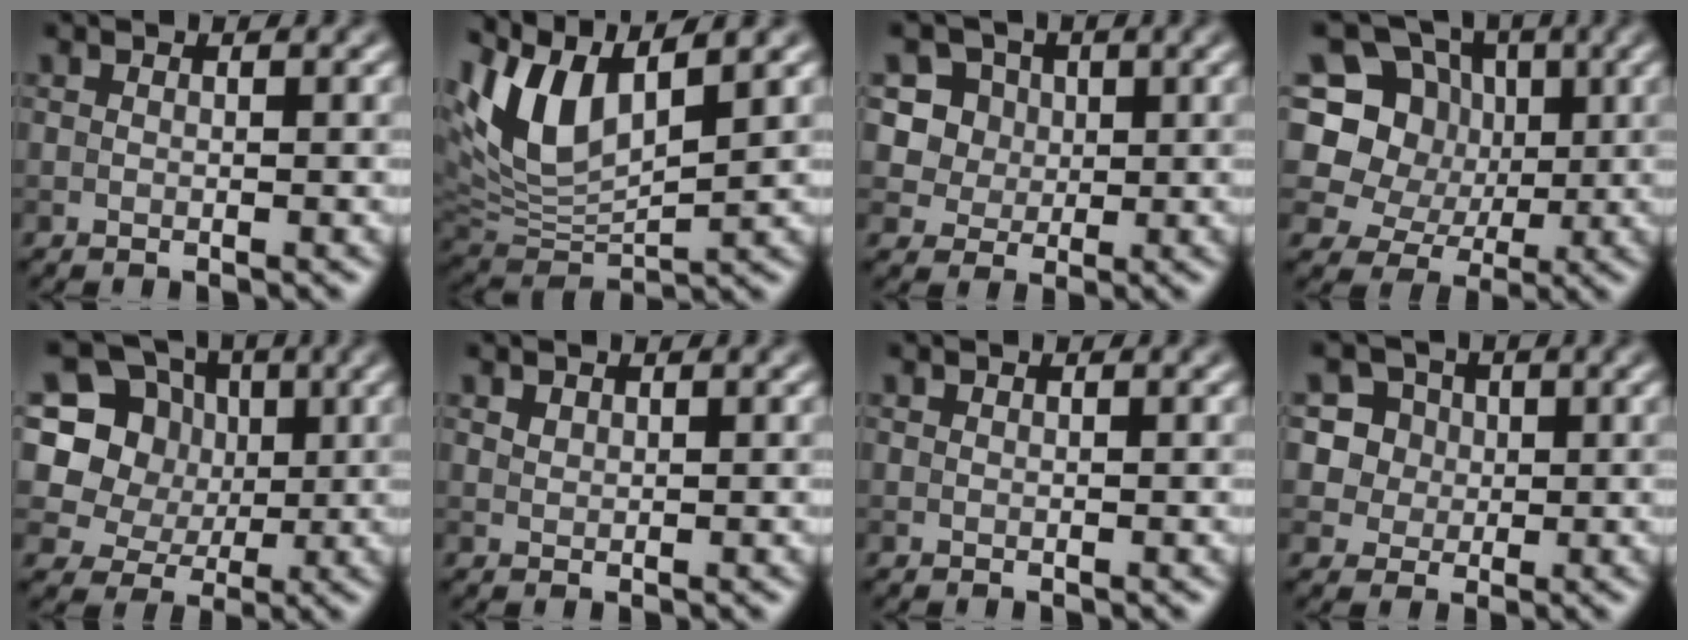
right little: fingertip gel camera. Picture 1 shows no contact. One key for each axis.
{"total": 7.5, "fx": 3.6, "fy": 3.1, "fz": 5.8, "tx": -0.129, "ty": 0.007, "tz": 0.068}
{"total": 6.5, "fx": 2.4, "fy": 5.5, "fz": 2.5, "tx": -0.035, "ty": 0.009, "tz": 0.032}
{"total": 9.4, "fx": 1.8, "fy": 8.3, "fz": 3.9, "tx": -0.084, "ty": 0.032, "tz": -0.004}
{"total": 11.0, "fx": 2.9, "fy": 9.8, "fz": 4.1, "tx": -0.109, "ty": 0.033, "tz": 0.044}
{"total": 0.6, "fx": 0.5, "fy": 0.4, "fz": 0.2, "tx": -0.005, "ty": 0.000, "tz": 0.012}
{"total": 0.0}
{"total": 7.1, "fx": 2.6, "fy": 6.2, "fz": 2.3, "tx": -0.043, "ty": 0.025, "tz": 0.030}